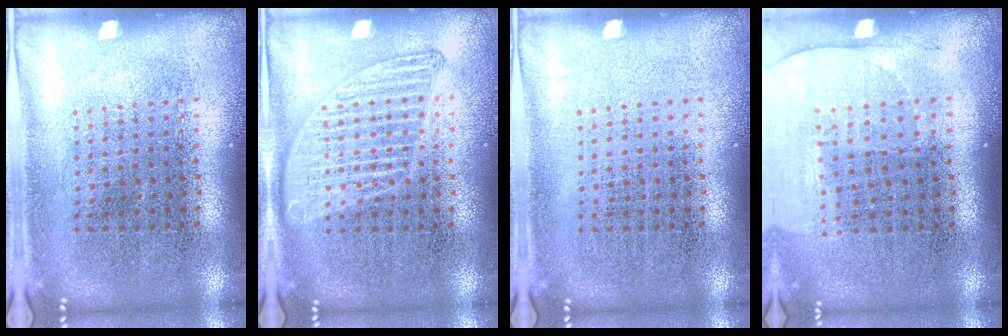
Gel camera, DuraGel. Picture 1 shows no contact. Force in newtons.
{"total": 1.3, "press": 1.3, "slide": 0.1}
{"total": 0.0}
{"total": 1.4, "press": 1.3, "slide": 0.5}